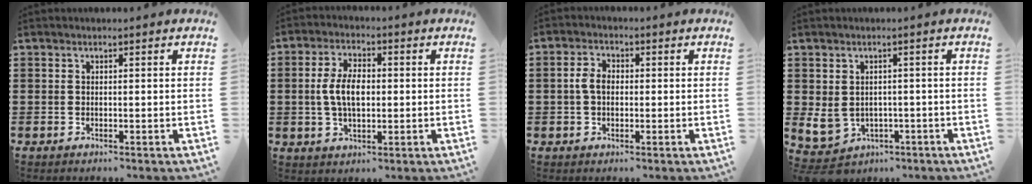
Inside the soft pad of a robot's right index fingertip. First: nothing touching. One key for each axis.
{"total": 6.3, "fx": 0.0, "fy": 3.4, "fz": 5.3, "tx": -0.123, "ty": 0.005, "tz": -0.008}
{"total": 3.3, "fx": -0.1, "fy": 2.1, "fz": 2.5, "tx": -0.058, "ty": 0.006, "tz": -0.006}
{"total": 3.8, "fx": -1.1, "fy": 3.2, "fz": 1.7, "tx": -0.062, "ty": -0.001, "tz": -0.026}